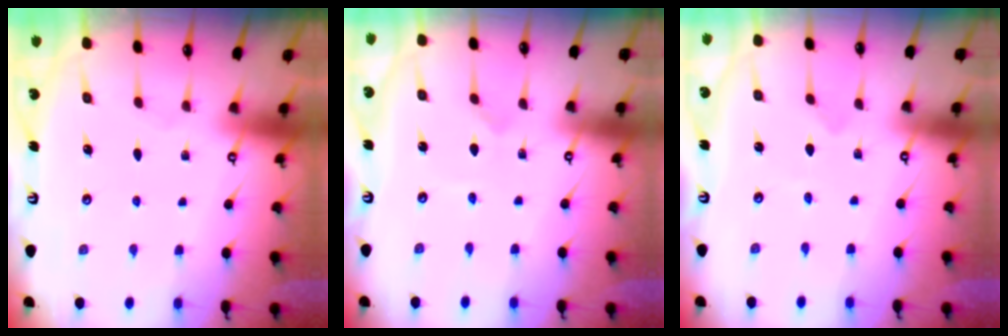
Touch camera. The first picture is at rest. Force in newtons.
{"total": 0.8, "press": 0.8, "slide": 0.1}
{"total": 0.0}